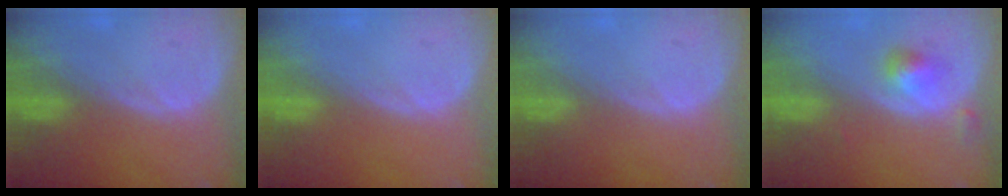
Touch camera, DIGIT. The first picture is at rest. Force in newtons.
{"total": 0.0}
{"total": 0.0}
{"total": 3.1, "press": 3.1, "slide": 0.2}